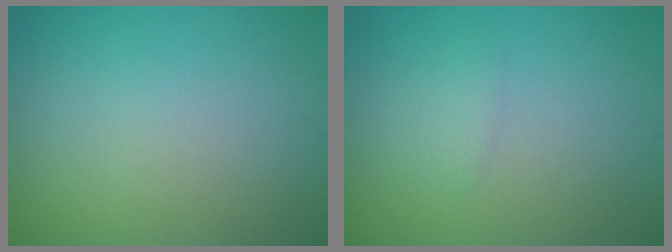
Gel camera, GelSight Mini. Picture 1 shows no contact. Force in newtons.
{"total": 1.0, "press": 1.0, "slide": 0.1}